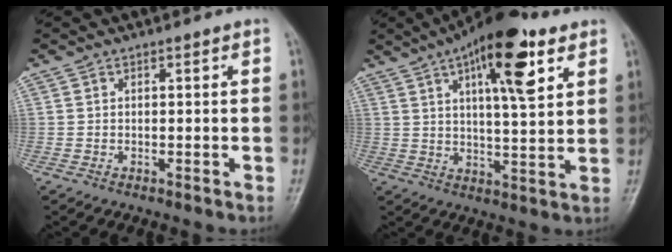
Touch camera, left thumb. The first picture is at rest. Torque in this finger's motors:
{"motor_torque": [0.66, 0.67, 1.64, -1.14, 0.35]}